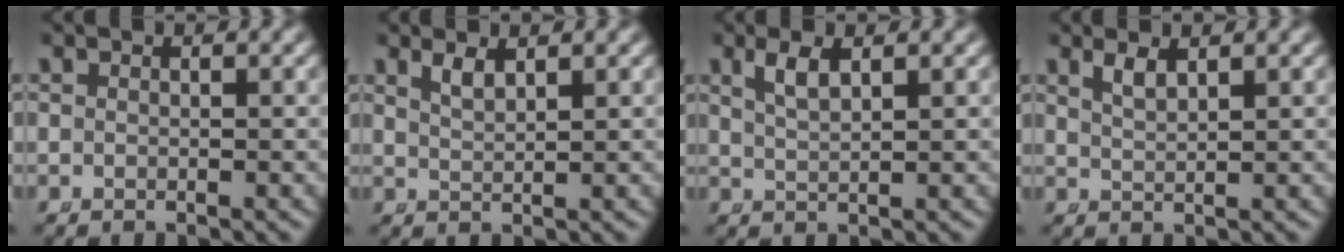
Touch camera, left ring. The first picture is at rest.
{"total": 1.4, "force": [1.1, -0.2, 0.9], "torque": [-0.020, -0.008, 0.030]}
{"total": 1.7, "force": [1.0, 0.0, 1.4], "torque": [-0.029, -0.004, 0.029]}
{"total": 1.4, "force": [1.0, -0.2, 0.9], "torque": [-0.020, -0.007, 0.030]}